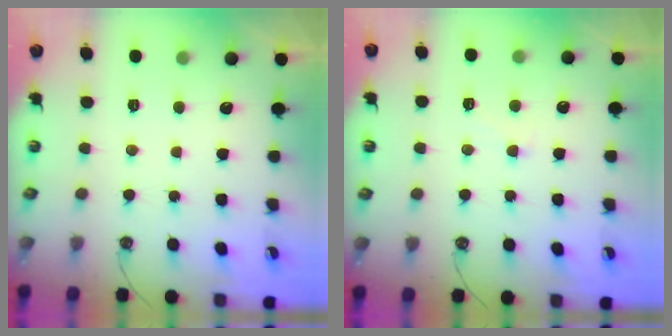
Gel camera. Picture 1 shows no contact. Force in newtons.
{"total": 1.5, "press": 1.4, "slide": 0.5}